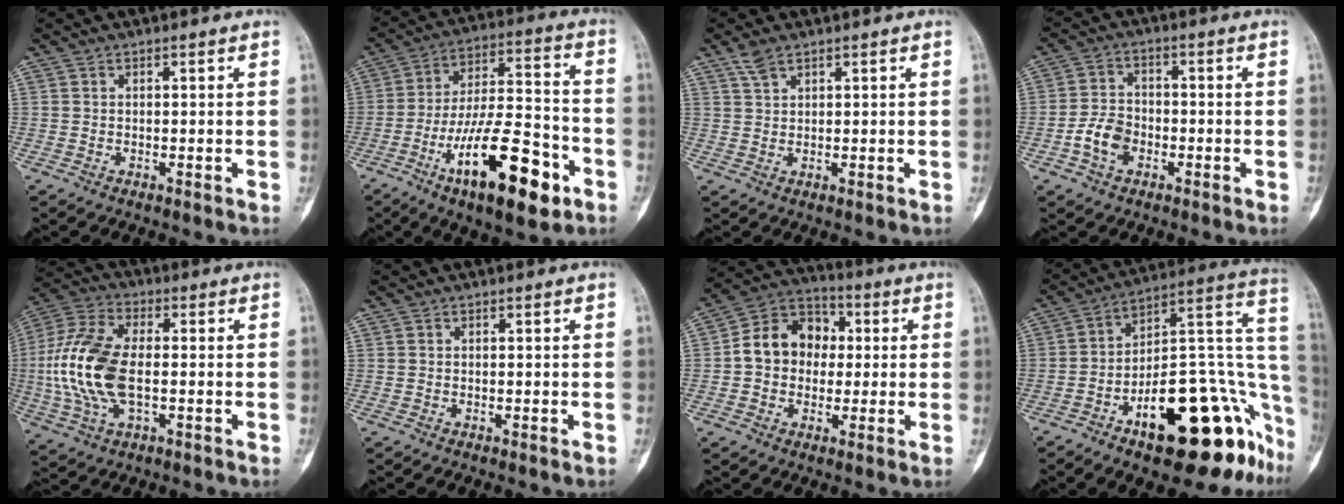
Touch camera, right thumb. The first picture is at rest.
{"total": 20.8, "force": [-9.5, 7.2, 17.0], "torque": [-0.281, 0.054, -0.151]}
{"total": 2.7, "force": [1.9, 1.1, 1.5], "torque": [-0.033, 0.002, 0.044]}
{"total": 6.2, "force": [-2.4, 4.4, 3.7], "torque": [-0.059, 0.021, -0.049]}
{"total": 16.6, "force": [-1.1, 8.7, 14.1], "torque": [-0.309, 0.011, -0.021]}
{"total": 0.0}
{"total": 12.4, "force": [0.7, 10.1, 7.1], "torque": [-0.088, 0.032, 0.000]}
{"total": 29.4, "force": [-13.1, 12.0, 23.4], "torque": [-0.219, 0.096, -0.186]}